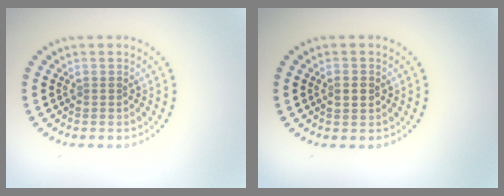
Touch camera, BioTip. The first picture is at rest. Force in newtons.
{"total": 1.4, "press": 1.4, "slide": 0.2}